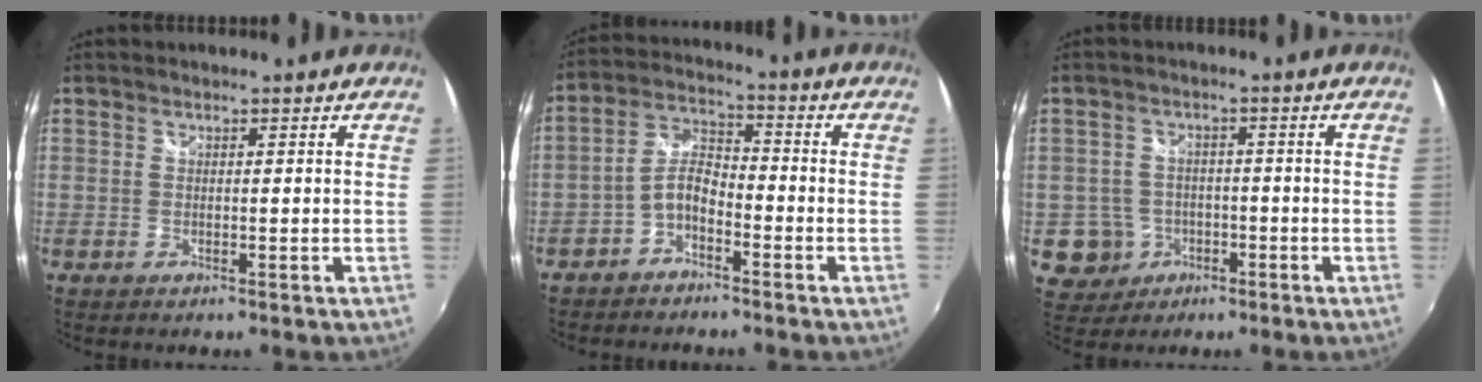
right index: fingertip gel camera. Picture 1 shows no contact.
{"total": 5.4, "force": [-3.4, 2.5, 3.5], "torque": [-0.082, 0.019, -0.068]}
{"total": 6.8, "force": [-2.2, 6.4, 1.1], "torque": [-0.047, 0.015, -0.025]}